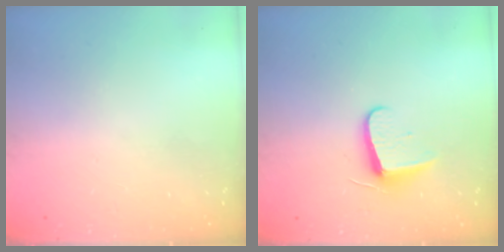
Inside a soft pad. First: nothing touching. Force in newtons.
{"total": 7.8, "press": 7.7, "slide": 0.4}